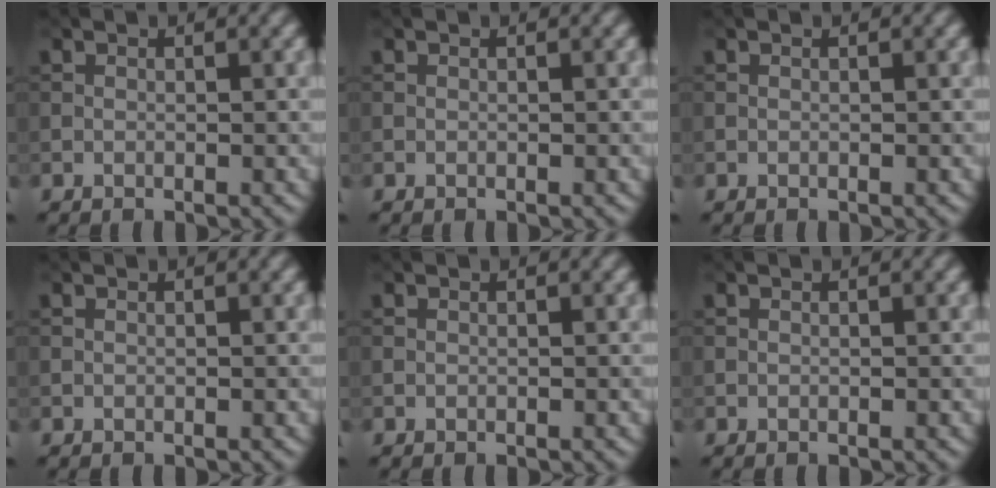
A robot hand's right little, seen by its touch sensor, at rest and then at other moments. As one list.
[{"total": 0.0}, {"total": 0.0}, {"total": 0.0}, {"total": 0.0}, {"total": 0.0}]